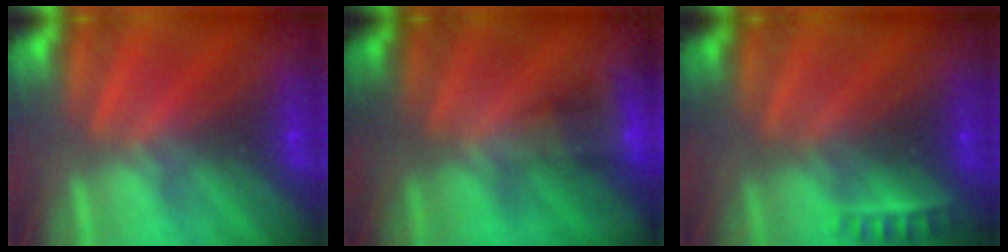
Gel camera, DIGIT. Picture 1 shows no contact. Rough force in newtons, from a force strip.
{"total": 3.9}
{"total": 2.3}